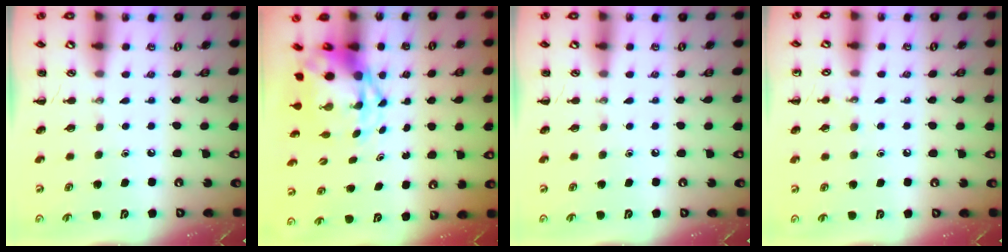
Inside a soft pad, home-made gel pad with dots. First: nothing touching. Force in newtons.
{"total": 4.9, "press": 4.7, "slide": 1.3}
{"total": 0.0}
{"total": 5.5, "press": 5.3, "slide": 1.5}